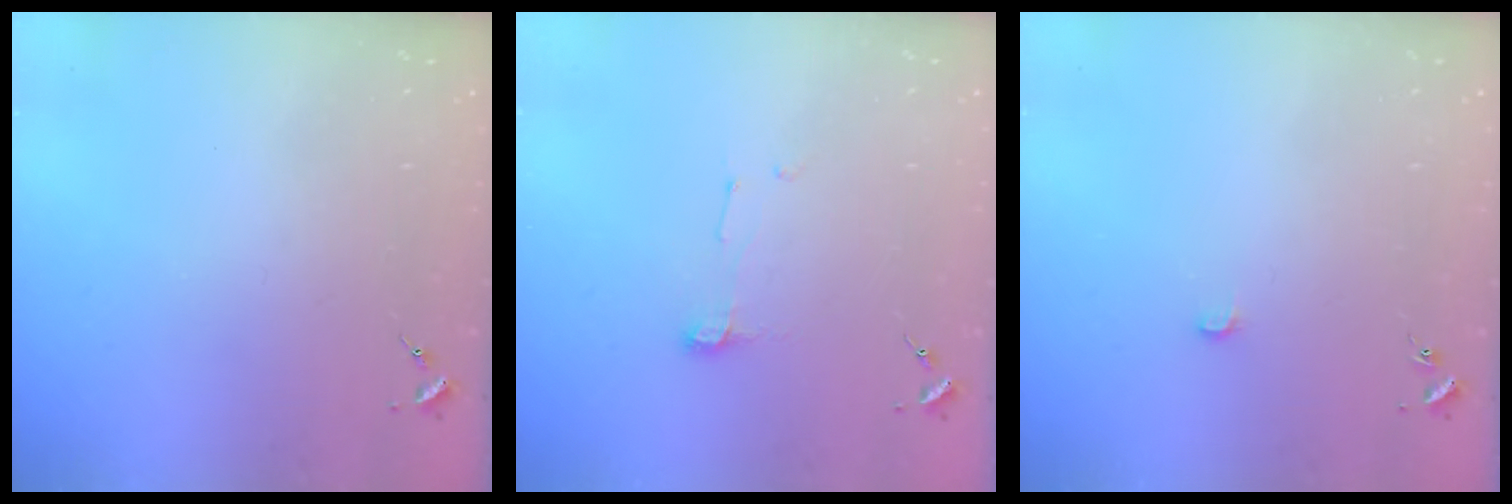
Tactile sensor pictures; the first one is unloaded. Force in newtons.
{"total": 4.7, "press": 4.6, "slide": 0.5}
{"total": 3.8, "press": 3.8, "slide": 0.4}